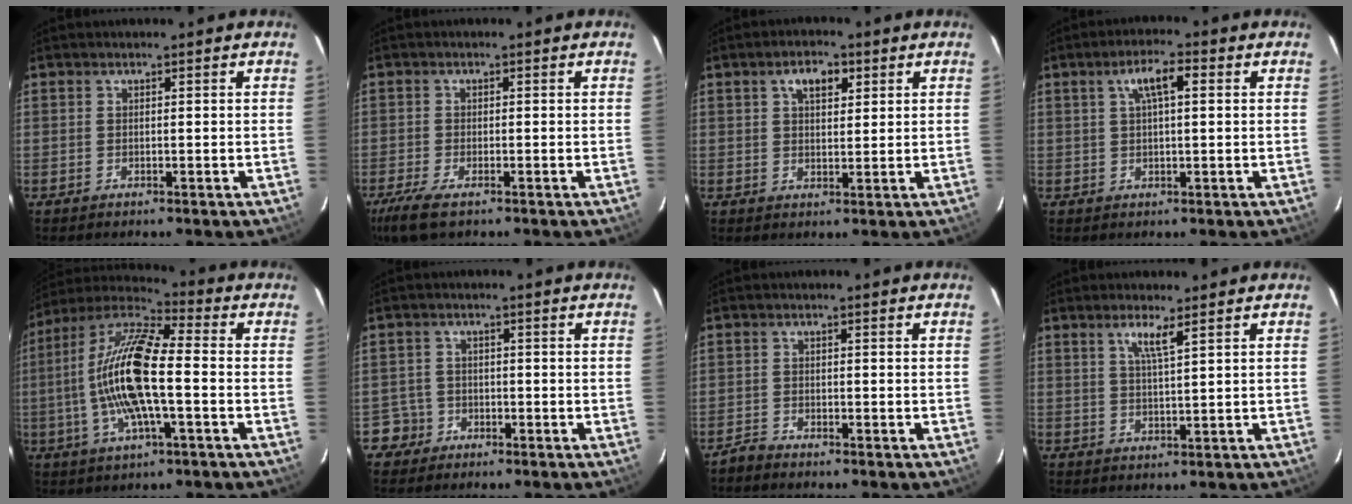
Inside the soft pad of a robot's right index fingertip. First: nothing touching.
{"total": 5.6, "force": [-3.7, 1.6, 3.8], "torque": [-0.096, -0.021, -0.072]}
{"total": 4.8, "force": [2.2, 2.6, 3.4], "torque": [-0.056, 0.014, 0.039]}
{"total": 5.3, "force": [1.8, 1.4, 4.8], "torque": [-0.089, 0.013, 0.035]}
{"total": 16.9, "force": [-2.2, 4.2, 16.2], "torque": [-0.314, 0.004, -0.053]}
{"total": 4.0, "force": [-1.8, 3.5, -0.5], "torque": [0.013, 0.026, -0.033]}
{"total": 1.9, "force": [-1.8, 0.3, 0.0], "torque": [-0.009, -0.002, -0.041]}
{"total": 3.5, "force": [2.0, -0.1, 2.8], "torque": [-0.054, -0.001, 0.038]}